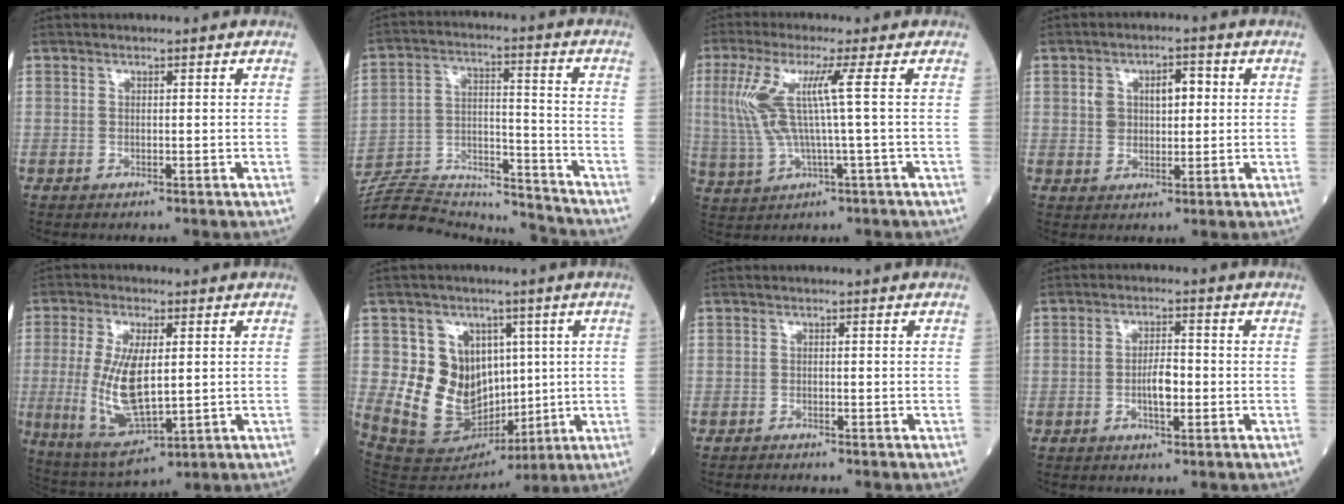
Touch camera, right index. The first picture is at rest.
{"total": 19.3, "force": [-18.9, 1.8, 3.5], "torque": [-0.081, 0.024, -0.303]}
{"total": 8.6, "force": [1.5, -0.3, 8.4], "torque": [-0.202, 0.009, 0.036]}
{"total": 5.8, "force": [1.4, 3.4, 4.5], "torque": [-0.070, 0.015, 0.028]}
{"total": 11.9, "force": [0.0, 4.1, 11.2], "torque": [-0.237, -0.015, 0.013]}
{"total": 13.8, "force": [1.9, 11.4, 7.7], "torque": [-0.151, 0.029, 0.066]}
{"total": 0.9, "force": [-0.9, -0.1, 0.2], "torque": [-0.004, -0.001, -0.014]}
{"total": 3.9, "force": [-0.8, 1.2, 3.7], "torque": [-0.066, 0.002, -0.015]}